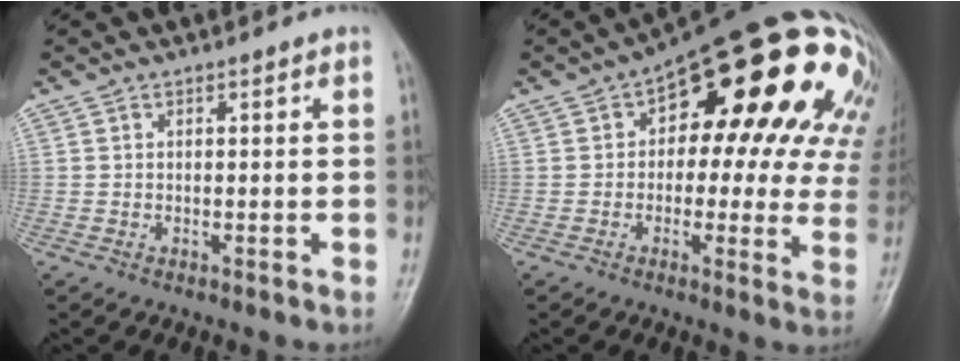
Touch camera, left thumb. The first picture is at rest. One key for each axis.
{"total": 27.3, "fx": 9.9, "fy": 12.7, "fz": 22.1, "tx": -0.221, "ty": 0.040, "tz": 0.133}